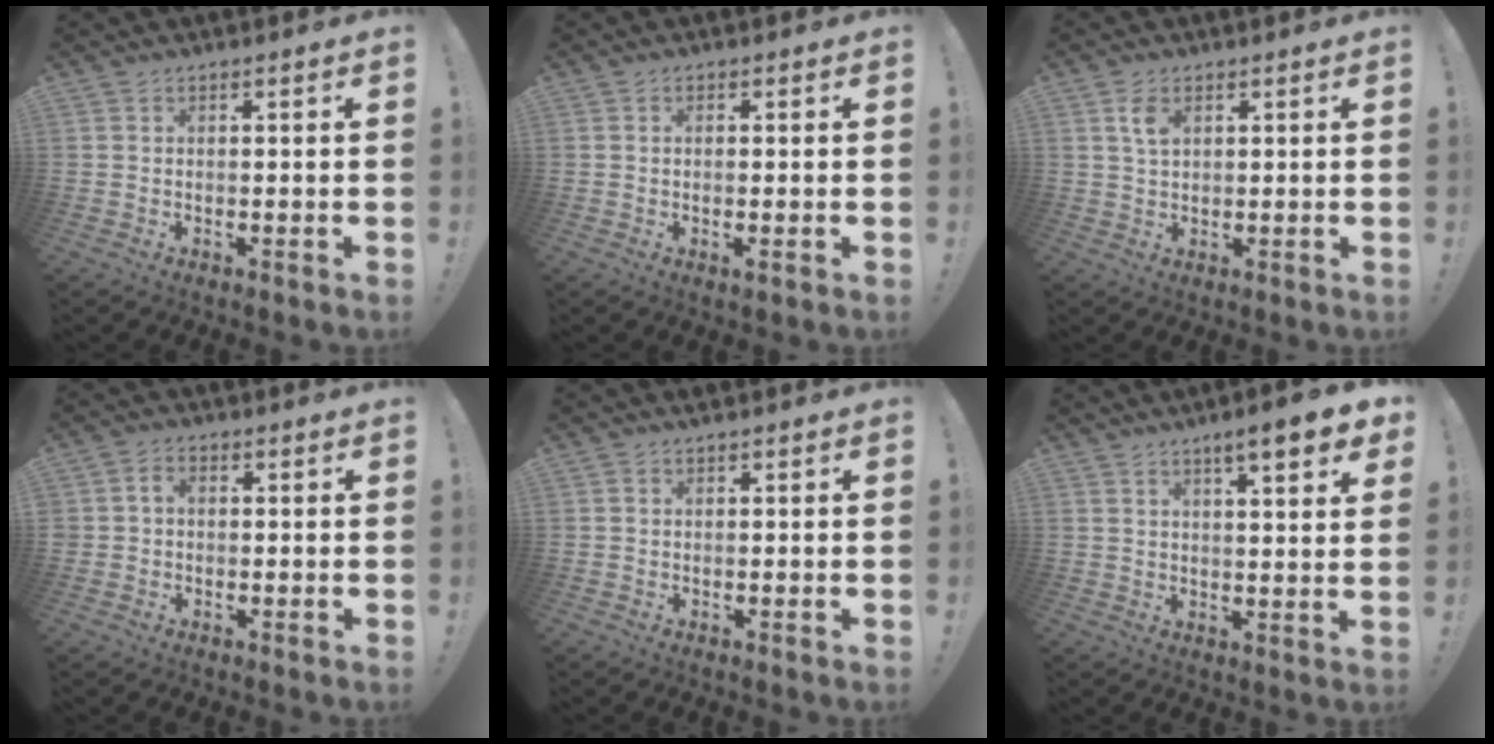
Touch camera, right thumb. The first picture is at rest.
{"total": 1.6, "force": [-0.2, 0.2, 1.6], "torque": [-0.018, -0.003, -0.005]}
{"total": 4.5, "force": [2.2, 2.4, 3.1], "torque": [-0.048, -0.008, 0.039]}
{"total": 2.7, "force": [-0.3, 2.2, 1.5], "torque": [-0.027, 0.008, -0.006]}
{"total": 0.0}
{"total": 8.5, "force": [5.1, 1.1, 6.6], "torque": [-0.076, -0.036, 0.078]}